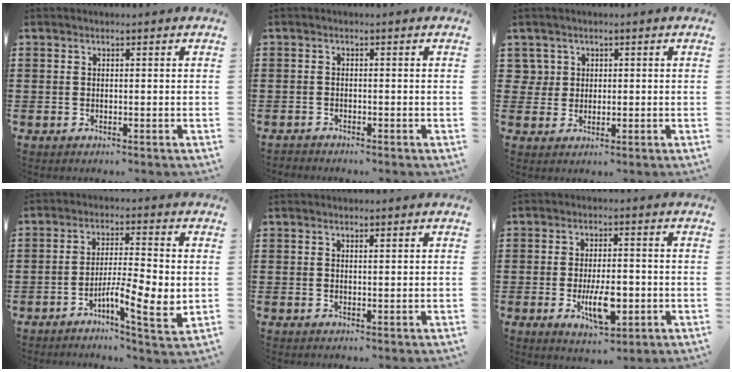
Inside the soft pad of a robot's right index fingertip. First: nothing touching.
{"total": 1.0, "force": [-1.0, 0.2, -0.1], "torque": [-0.001, 0.004, -0.023]}
{"total": 2.3, "force": [0.8, 2.1, 0.4], "torque": [-0.019, 0.010, 0.013]}
{"total": 7.5, "force": [-2.1, 1.5, 7.1], "torque": [-0.113, -0.007, -0.036]}
{"total": 0.6, "force": [0.3, 0.1, 0.5], "torque": [-0.010, 0.001, 0.006]}
{"total": 7.6, "force": [-2.0, 3.2, 6.6], "torque": [-0.114, -0.010, -0.036]}